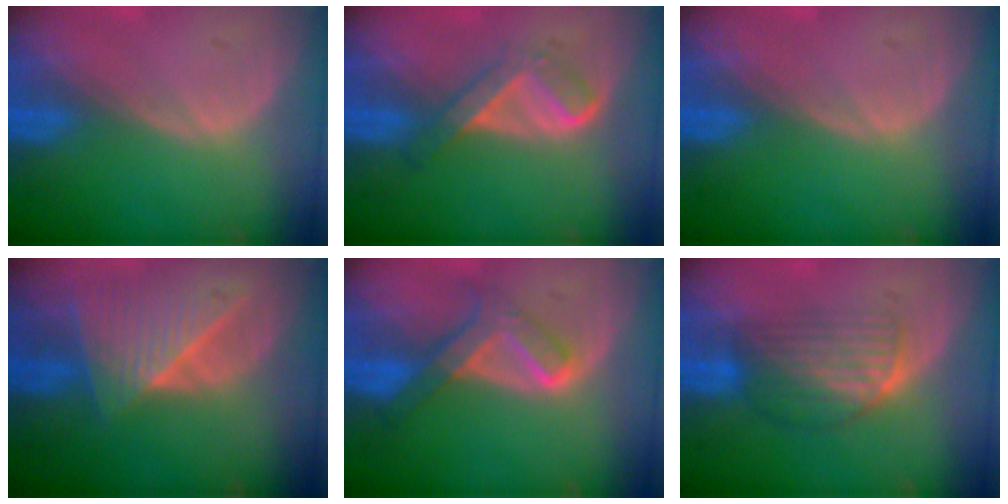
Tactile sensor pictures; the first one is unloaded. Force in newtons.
{"total": 5.4, "press": 4.5, "slide": 3.0}
{"total": 0.0}
{"total": 7.7, "press": 7.2, "slide": 2.7}
{"total": 6.1, "press": 5.8, "slide": 1.8}
{"total": 6.7, "press": 5.8, "slide": 3.5}